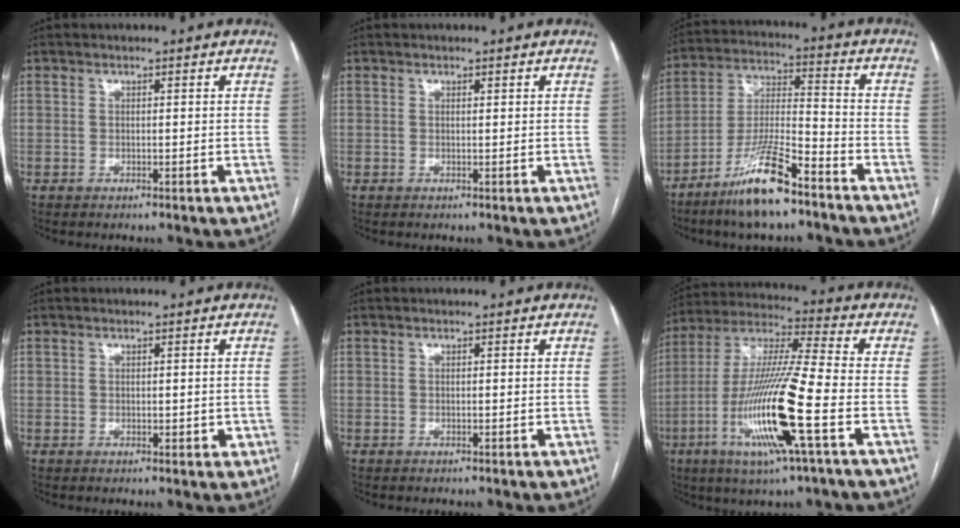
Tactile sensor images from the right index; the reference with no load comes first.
{"total": 0.0}
{"total": 12.4, "force": [-8.4, 1.6, 8.9], "torque": [-0.180, -0.017, -0.157]}
{"total": 1.8, "force": [0.1, 1.3, 1.3], "torque": [-0.018, 0.004, 0.008]}
{"total": 0.0}
{"total": 18.1, "force": [-5.9, 0.1, 17.1], "torque": [-0.347, -0.017, -0.114]}